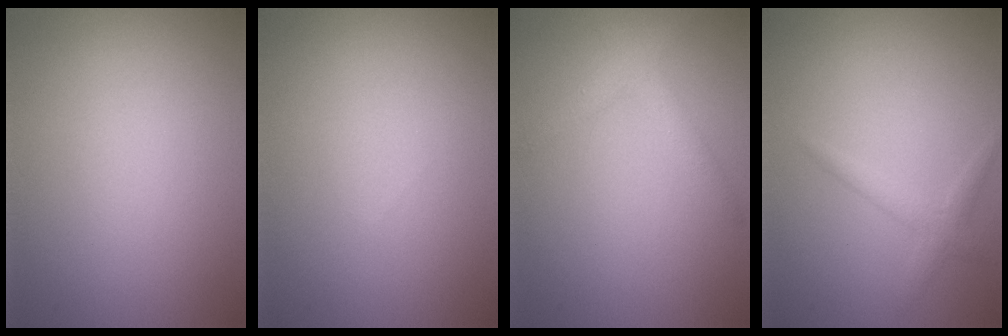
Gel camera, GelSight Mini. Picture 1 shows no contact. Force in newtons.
{"total": 0.0}
{"total": 2.4, "press": 2.4, "slide": 0.2}
{"total": 1.6, "press": 1.6, "slide": 0.0}